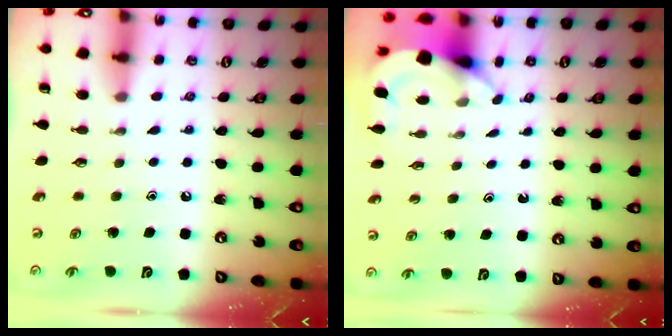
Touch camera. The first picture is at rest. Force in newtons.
{"total": 3.9, "press": 3.9, "slide": 0.3}